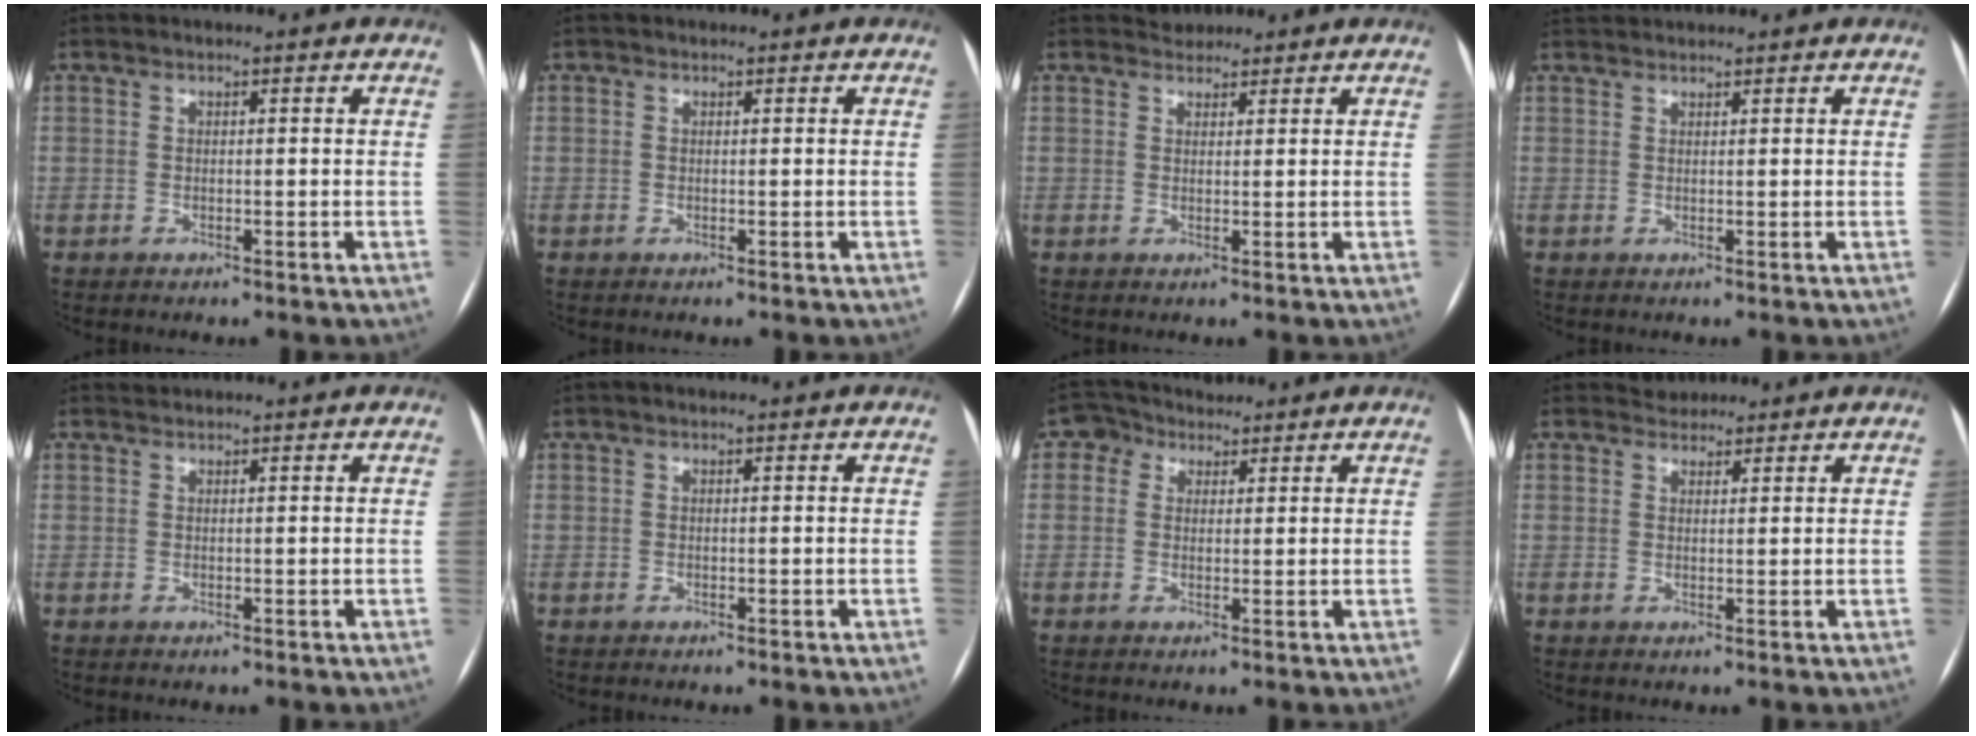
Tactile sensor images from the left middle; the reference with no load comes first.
{"total": 0.0}
{"total": 1.8, "force": [1.6, 0.8, -0.3], "torque": [0.003, 0.006, 0.024]}
{"total": 3.0, "force": [2.9, 0.3, 0.5], "torque": [-0.011, 0.033, 0.055]}
{"total": 0.6, "force": [0.5, -0.1, -0.2], "torque": [-0.004, 0.007, 0.012]}
{"total": 0.0}
{"total": 3.4, "force": [2.1, 2.6, 0.2], "torque": [-0.010, 0.022, 0.034]}
{"total": 2.0, "force": [1.8, 0.9, -0.3], "torque": [0.003, 0.007, 0.026]}